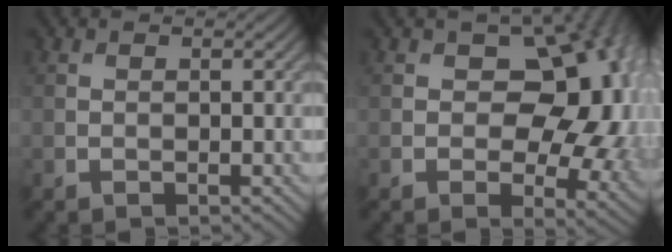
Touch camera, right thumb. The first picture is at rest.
{"total": 14.4, "force": [1.6, 9.2, 11.0], "torque": [-0.121, -0.015, 0.037]}